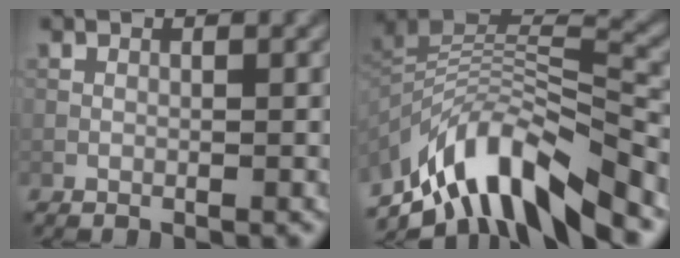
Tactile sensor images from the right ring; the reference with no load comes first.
{"total": 11.2, "force": [-7.1, 4.2, 7.5], "torque": [-0.147, 0.013, -0.128]}